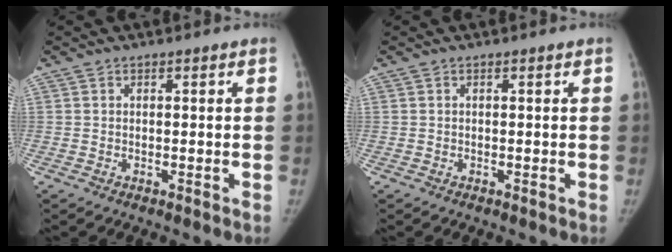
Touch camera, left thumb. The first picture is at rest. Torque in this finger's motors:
{"motor_torque": [-0.35, -0.35, 0.00, 0.21, -0.02]}